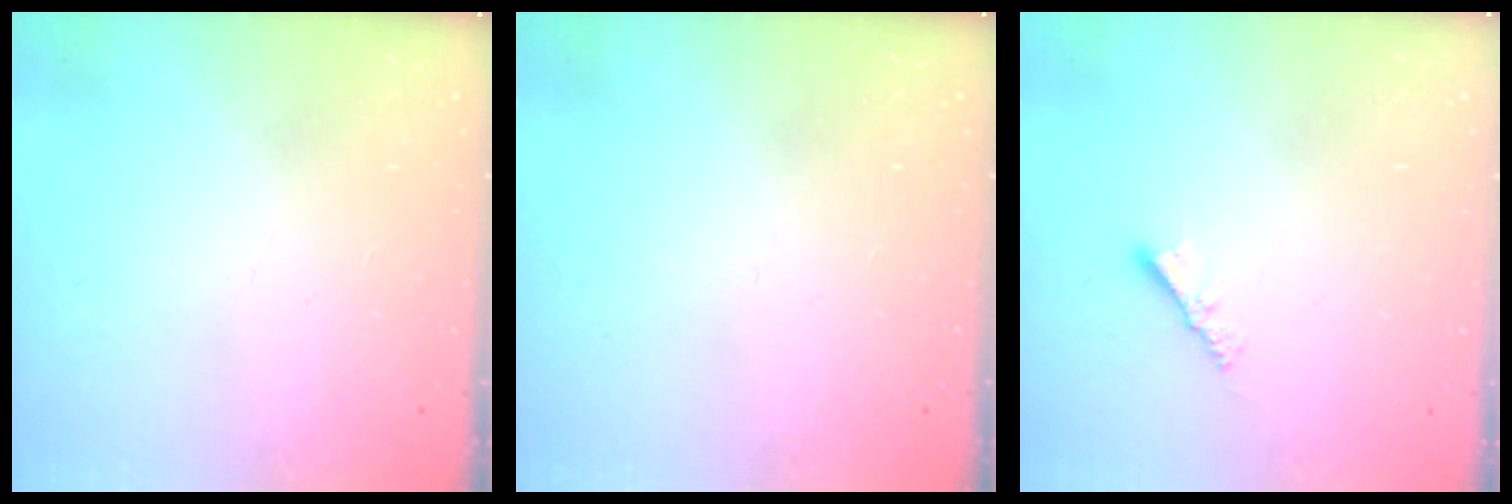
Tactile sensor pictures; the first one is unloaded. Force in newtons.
{"total": 0.0}
{"total": 3.0, "press": 3.0, "slide": 0.1}